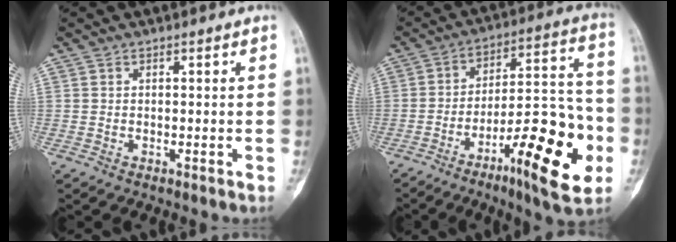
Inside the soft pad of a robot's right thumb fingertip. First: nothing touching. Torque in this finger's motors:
{"motor_torque": [0.30, 0.78, 1.12, -1.14, 0.08]}